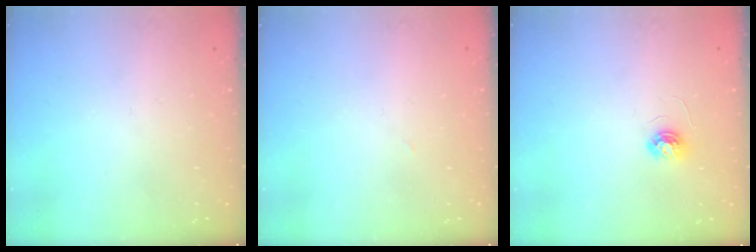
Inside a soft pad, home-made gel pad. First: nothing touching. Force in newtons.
{"total": 1.1, "press": 1.1, "slide": 0.1}
{"total": 4.0, "press": 4.0, "slide": 0.3}